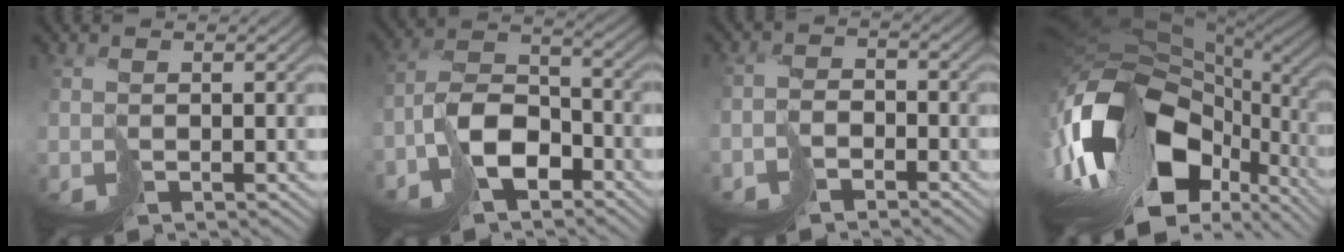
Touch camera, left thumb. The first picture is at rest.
{"total": 7.9, "force": [-5.1, 3.8, 4.6], "torque": [-0.082, 0.006, -0.110]}
{"total": 3.5, "force": [-3.1, 1.4, 0.5], "torque": [-0.001, 0.005, -0.066]}
{"total": 18.8, "force": [-5.5, 10.1, 14.9], "torque": [-0.300, -0.015, -0.062]}